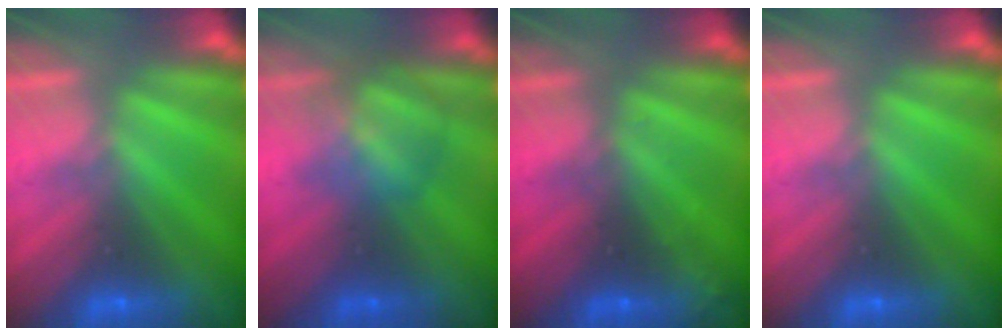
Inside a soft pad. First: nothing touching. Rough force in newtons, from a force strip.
{"total": 3.0}
{"total": 2.7}
{"total": 0.0}